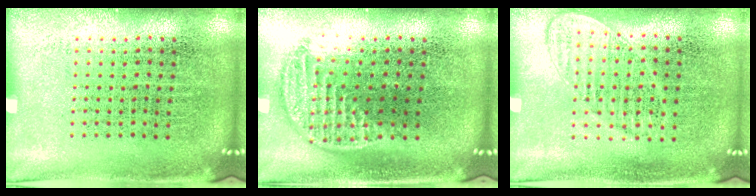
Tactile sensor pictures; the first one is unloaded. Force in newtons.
{"total": 1.3, "press": 1.1, "slide": 0.6}
{"total": 1.2, "press": 1.1, "slide": 0.4}